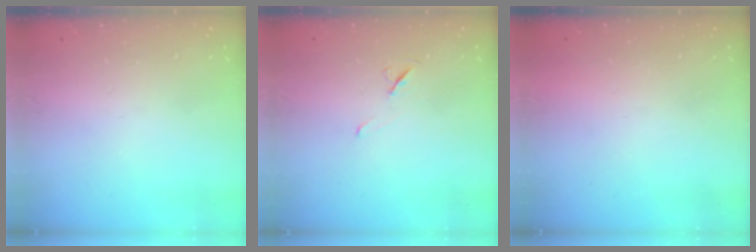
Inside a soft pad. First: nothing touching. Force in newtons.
{"total": 5.7, "press": 5.2, "slide": 2.4}
{"total": 1.5, "press": 1.5, "slide": 0.1}